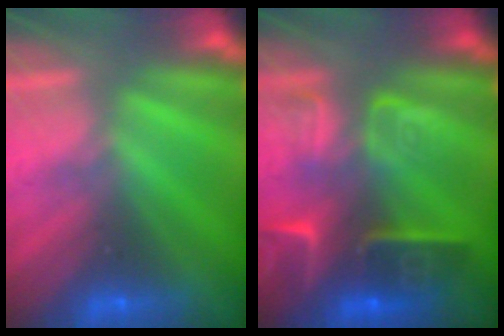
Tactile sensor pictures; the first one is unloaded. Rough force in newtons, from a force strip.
{"total": 6.2}